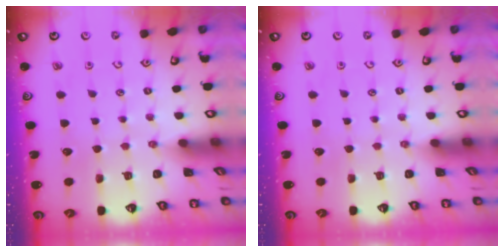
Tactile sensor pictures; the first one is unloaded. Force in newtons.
{"total": 0.0}